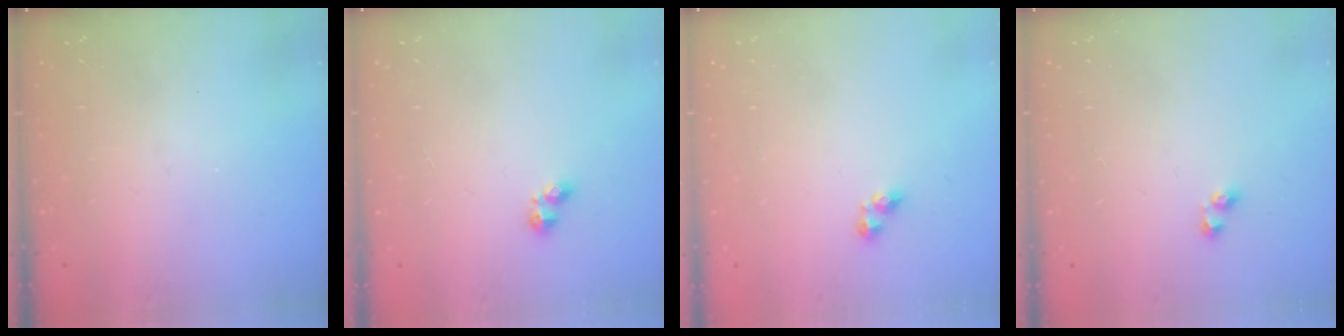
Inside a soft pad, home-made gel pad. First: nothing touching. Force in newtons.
{"total": 2.6, "press": 2.5, "slide": 0.5}
{"total": 4.6, "press": 4.6, "slide": 0.6}
{"total": 2.7, "press": 2.6, "slide": 0.6}